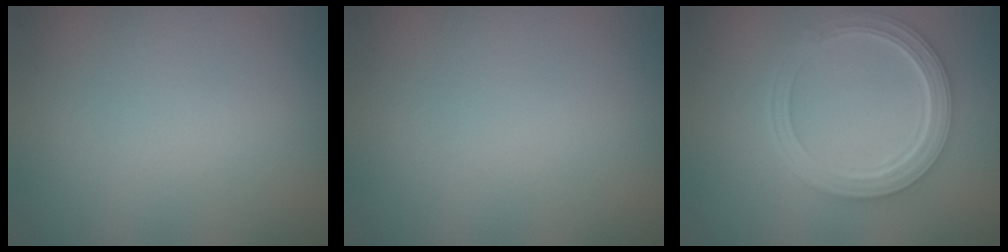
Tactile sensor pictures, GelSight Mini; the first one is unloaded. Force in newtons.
{"total": 0.0}
{"total": 5.7, "press": 4.3, "slide": 3.7}